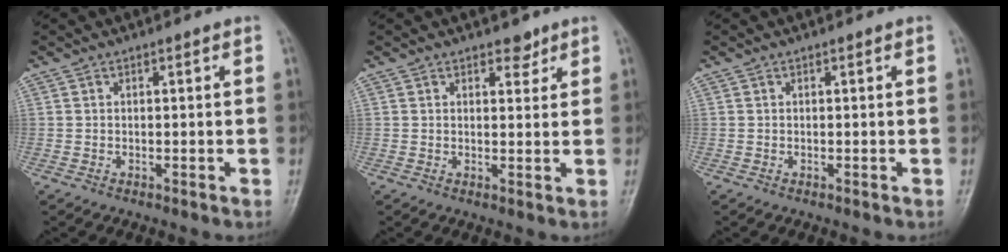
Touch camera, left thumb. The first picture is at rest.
{"total": 2.7, "force": [2.0, 1.4, 1.2], "torque": [0.002, -0.011, 0.027]}
{"total": 0.0}